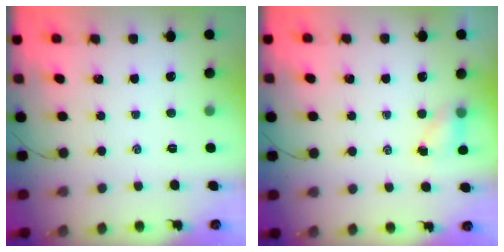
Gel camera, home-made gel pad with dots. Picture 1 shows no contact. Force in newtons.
{"total": 4.0, "press": 3.9, "slide": 1.0}